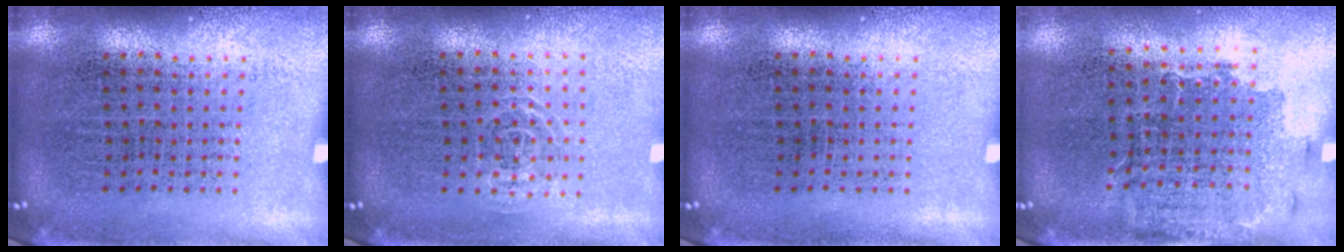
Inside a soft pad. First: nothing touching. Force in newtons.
{"total": 0.9, "press": 0.6, "slide": 0.7}
{"total": 0.0}
{"total": 1.5, "press": 1.2, "slide": 0.9}